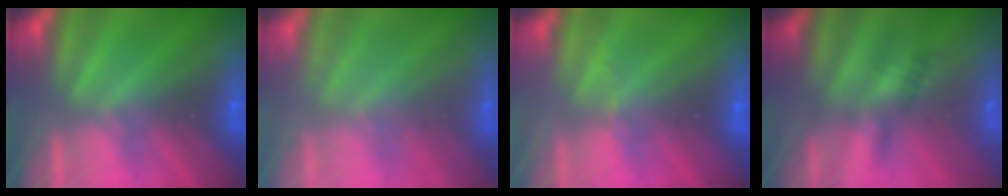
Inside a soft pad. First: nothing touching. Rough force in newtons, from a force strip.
{"total": 2.2}
{"total": 2.1}
{"total": 2.4}